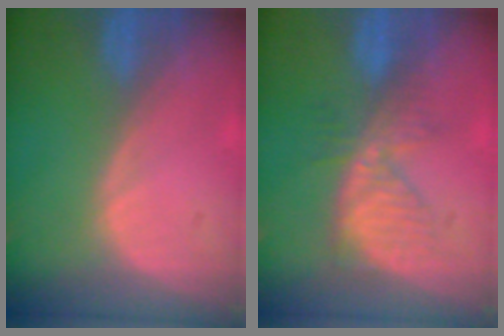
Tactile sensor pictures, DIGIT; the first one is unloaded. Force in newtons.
{"total": 5.8, "press": 5.8, "slide": 0.2}